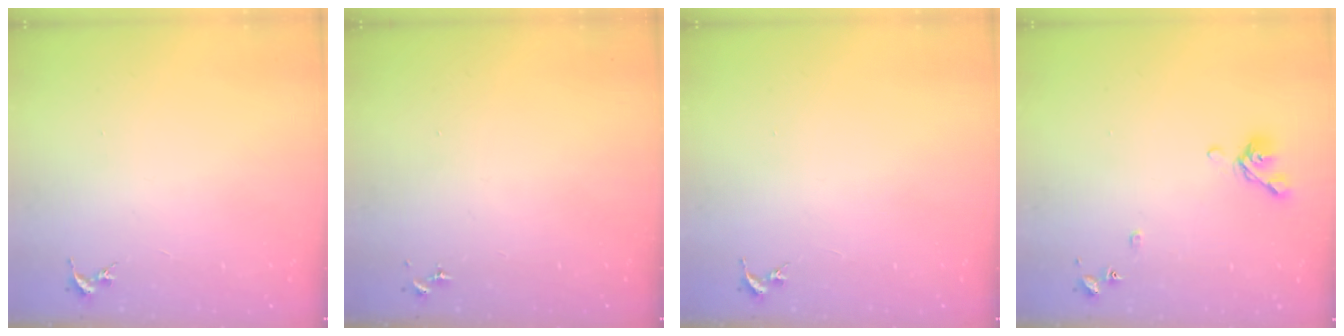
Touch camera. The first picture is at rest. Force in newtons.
{"total": 0.0}
{"total": 0.0}
{"total": 8.6, "press": 8.4, "slide": 1.4}